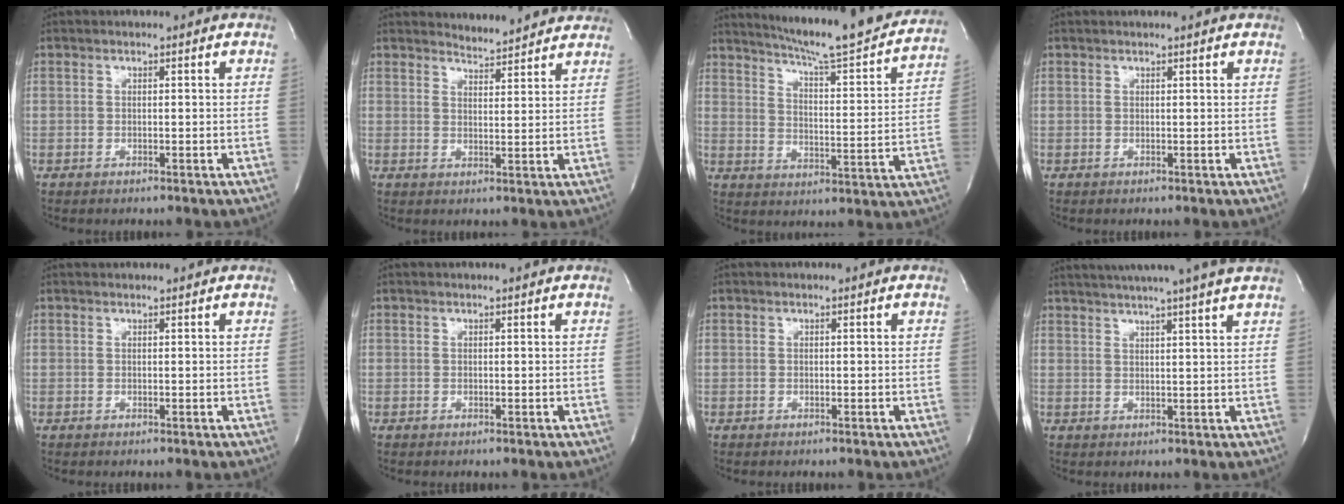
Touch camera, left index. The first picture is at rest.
{"total": 6.0, "force": [5.9, 0.8, 0.1], "torque": [-0.006, 0.005, 0.067]}
{"total": 21.9, "force": [19.8, 0.8, 9.2], "torque": [-0.141, -0.050, 0.261]}
{"total": 1.6, "force": [1.5, -0.4, 0.5], "torque": [-0.014, 0.003, 0.021]}
{"total": 1.9, "force": [1.8, 0.2, 0.3], "torque": [-0.008, 0.019, 0.024]}
{"total": 0.5, "force": [0.5, 0.0, 0.2], "torque": [-0.003, 0.000, 0.007]}
{"total": 0.0}
{"total": 14.5, "force": [12.5, -1.5, 7.1], "torque": [-0.120, 0.000, 0.161]}